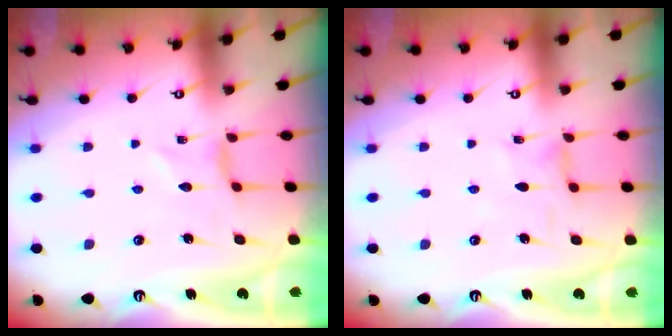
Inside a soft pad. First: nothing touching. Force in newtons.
{"total": 1.2, "press": 1.2, "slide": 0.4}